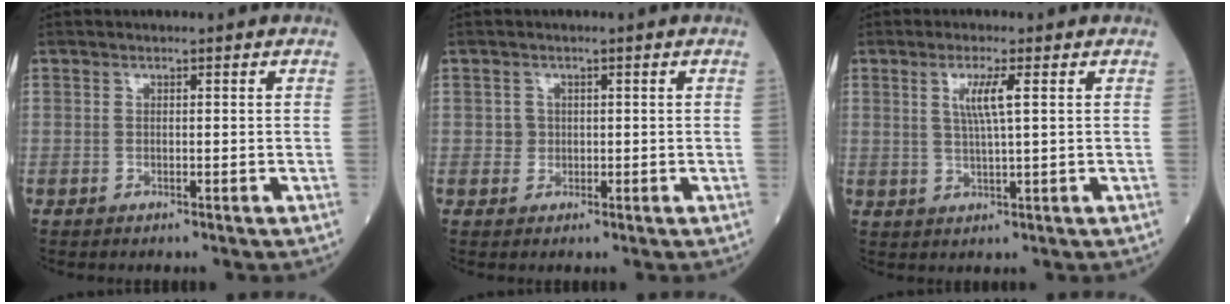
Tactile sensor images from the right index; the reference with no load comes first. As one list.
[{"total": 1.5, "force": [0.0, 1.5, 0.1], "torque": [0.001, 0.004, 0.000]}, {"total": 4.3, "force": [1.3, -0.1, 4.1], "torque": [-0.083, 0.001, 0.027]}]